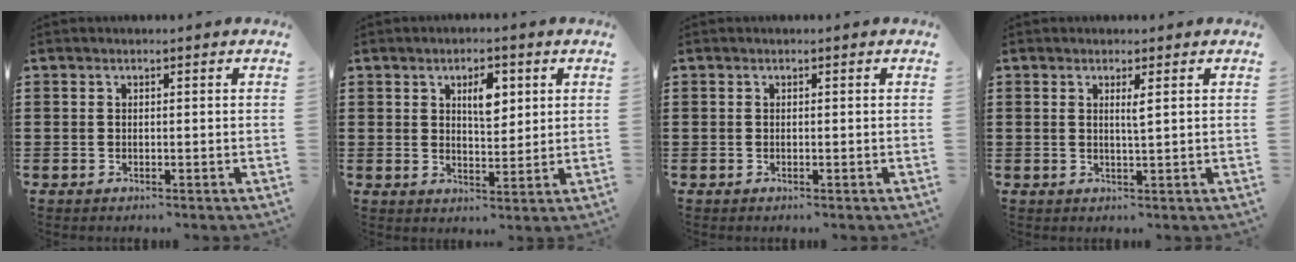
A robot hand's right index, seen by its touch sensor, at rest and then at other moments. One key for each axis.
{"total": 4.7, "fx": 1.9, "fy": 2.2, "fz": 3.8, "tx": -0.058, "ty": 0.002, "tz": 0.025}
{"total": 0.0}
{"total": 1.8, "fx": 0.8, "fy": -0.1, "fz": 1.6, "tx": -0.032, "ty": -0.002, "tz": 0.013}